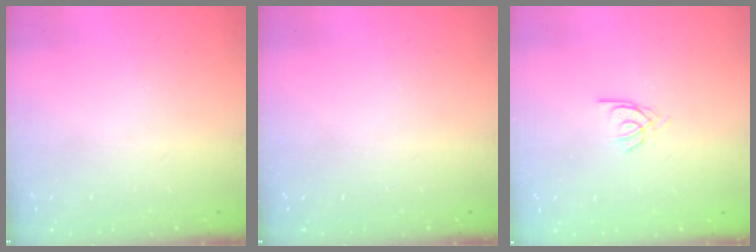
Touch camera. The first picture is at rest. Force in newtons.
{"total": 0.0}
{"total": 2.2, "press": 2.2, "slide": 0.2}